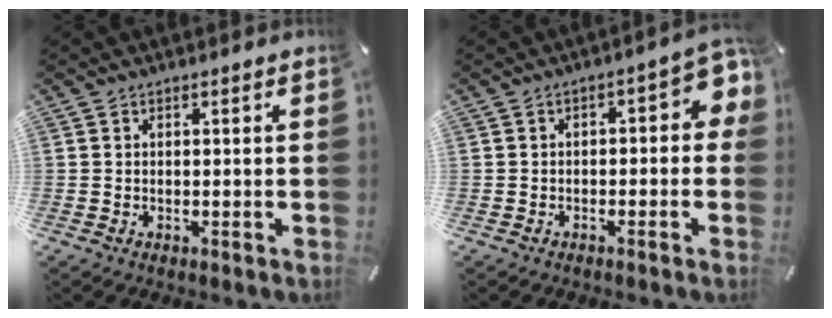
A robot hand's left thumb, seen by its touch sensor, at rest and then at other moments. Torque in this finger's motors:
{"motor_torque": [0.21, 0.15, 0.06, -0.03, 0.11]}